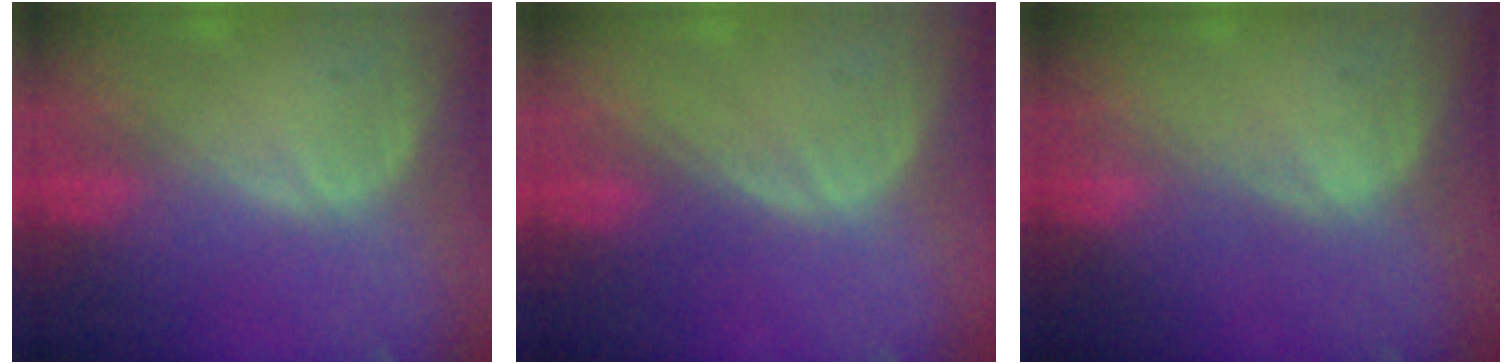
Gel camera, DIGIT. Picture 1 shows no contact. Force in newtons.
{"total": 0.0}
{"total": 0.0}